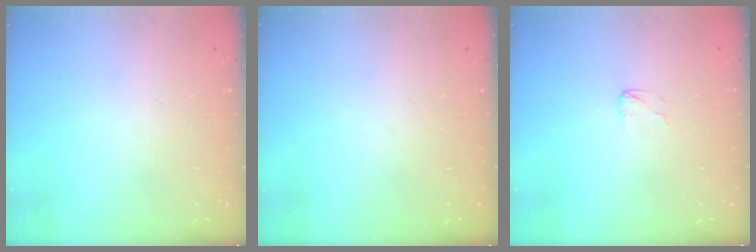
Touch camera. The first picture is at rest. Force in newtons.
{"total": 0.0}
{"total": 2.9, "press": 2.9, "slide": 0.2}